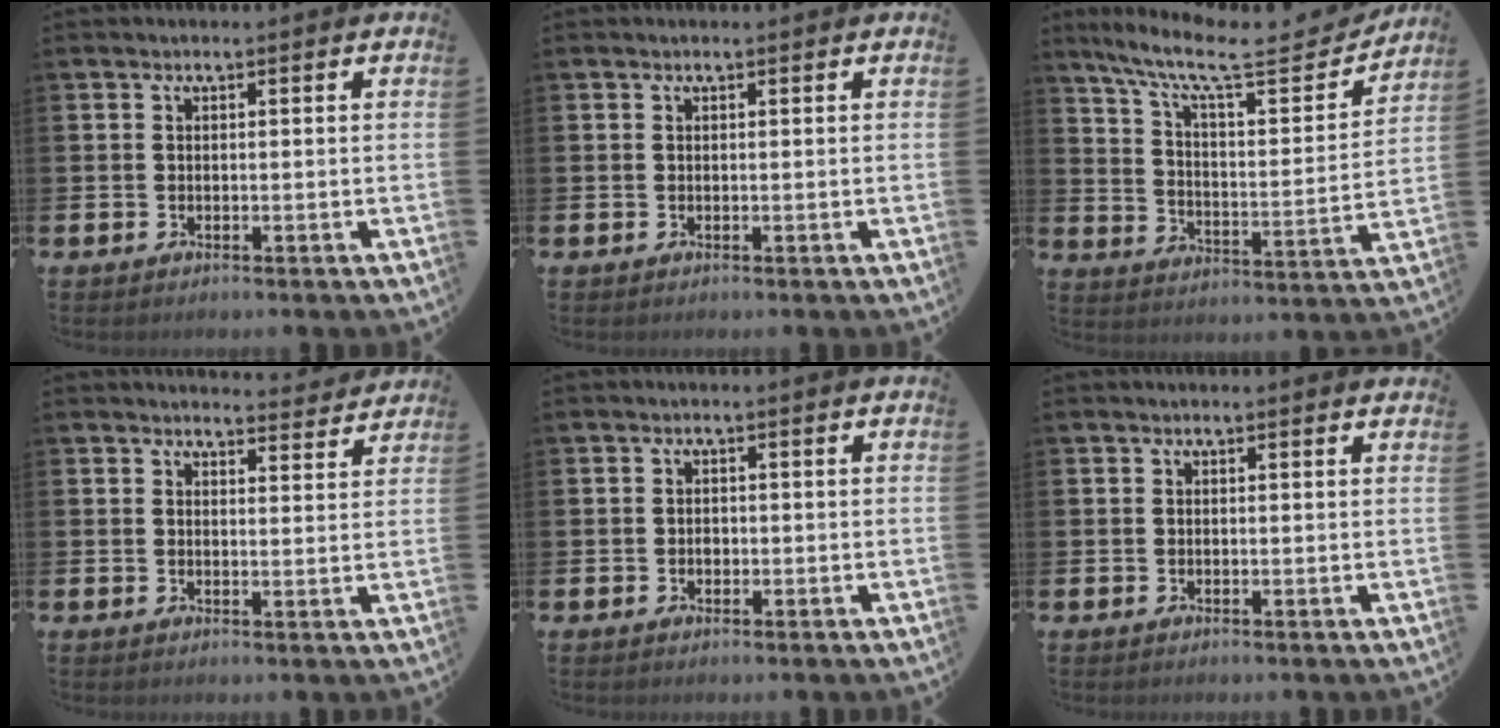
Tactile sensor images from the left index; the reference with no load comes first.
{"total": 0.0}
{"total": 10.3, "force": [8.6, 2.3, 5.2], "torque": [-0.124, -0.055, 0.140]}
{"total": 3.4, "force": [3.4, 0.2, 0.0], "torque": [0.004, -0.024, 0.059]}
{"total": 1.0, "force": [-0.2, 0.8, 0.5], "torque": [-0.007, 0.004, -0.005]}
{"total": 0.0}